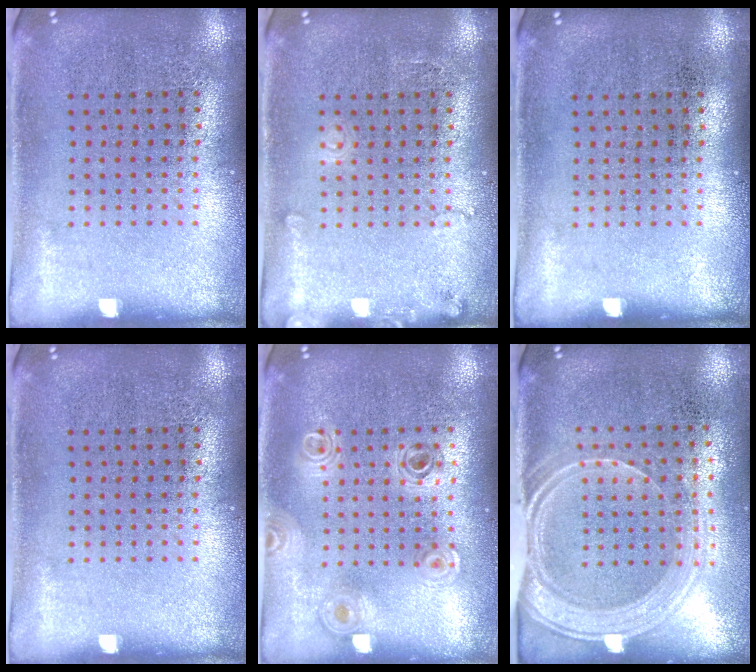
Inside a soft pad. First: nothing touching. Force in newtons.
{"total": 1.3, "press": 1.3, "slide": 0.1}
{"total": 0.0}
{"total": 0.0}
{"total": 0.5, "press": 0.5, "slide": 0.1}
{"total": 1.9, "press": 1.7, "slide": 0.9}